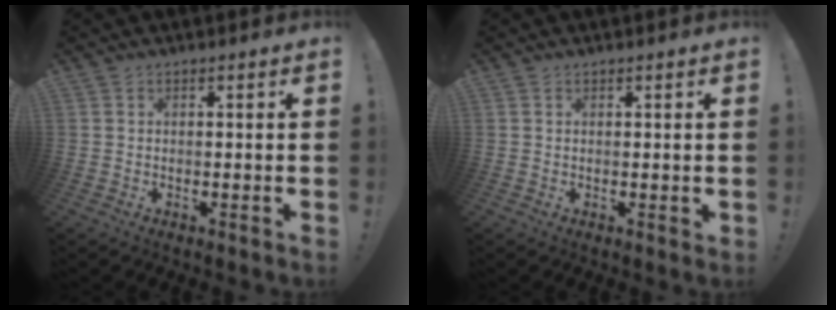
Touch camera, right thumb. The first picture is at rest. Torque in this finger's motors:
{"motor_torque": [0.01, -0.08, 0.11, -0.17, 0.04]}